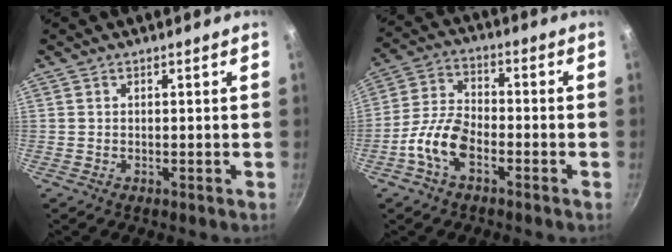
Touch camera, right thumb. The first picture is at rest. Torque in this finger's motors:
{"motor_torque": [2.37, 1.93, 1.31, -0.97, 0.22]}